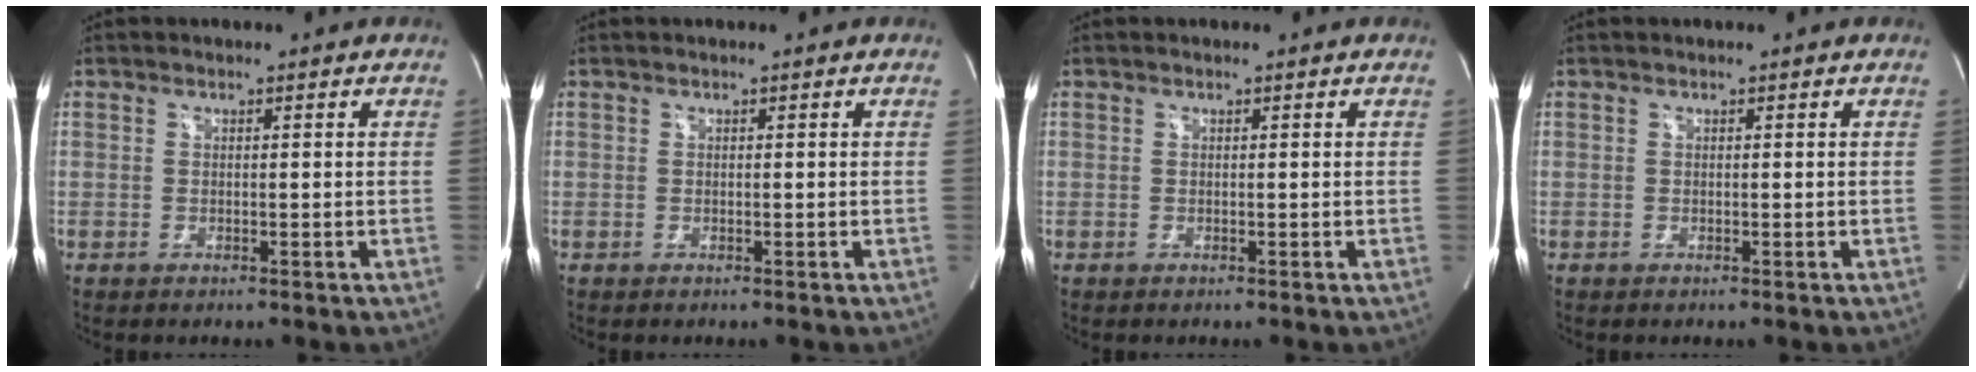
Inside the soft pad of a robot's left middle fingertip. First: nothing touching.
{"total": 0.0}
{"total": 0.0}
{"total": 0.0}